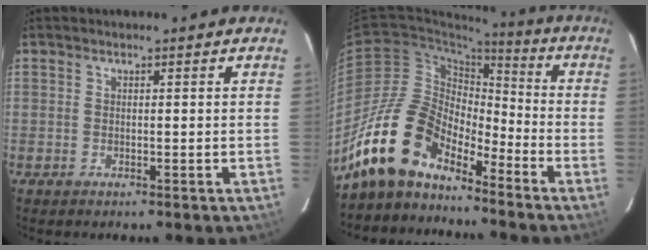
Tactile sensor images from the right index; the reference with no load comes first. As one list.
[{"total": 15.8, "force": [-12.3, 7.2, 6.9], "torque": [-0.130, 0.012, -0.233]}]